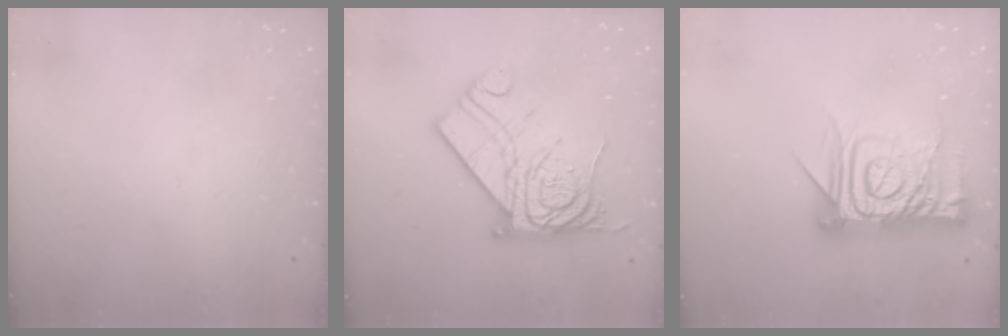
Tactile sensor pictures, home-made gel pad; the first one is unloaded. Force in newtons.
{"total": 16.9, "press": 16.9, "slide": 1.2}
{"total": 17.6, "press": 17.5, "slide": 1.7}